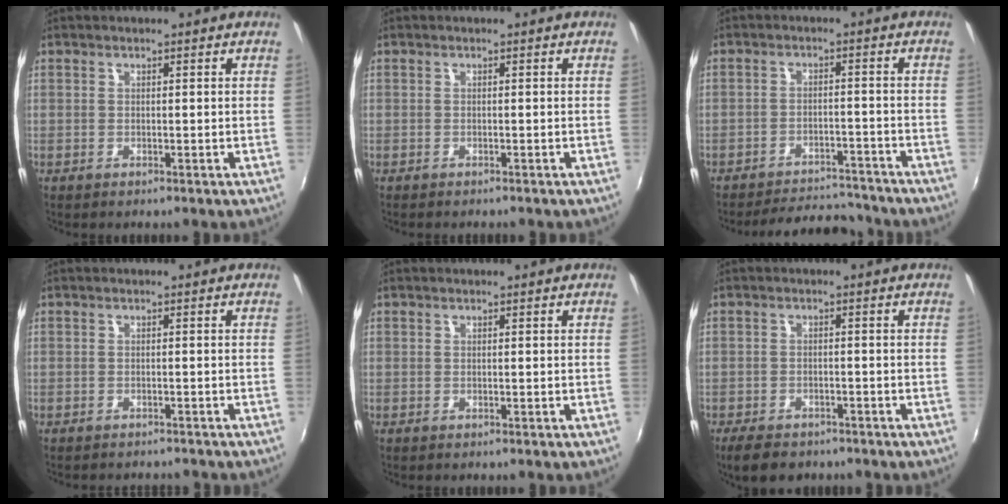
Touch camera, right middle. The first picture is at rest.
{"total": 1.0, "force": [-0.9, 0.2, 0.3], "torque": [-0.008, -0.006, -0.014]}
{"total": 10.2, "force": [-9.6, 2.5, 2.3], "torque": [-0.061, 0.016, -0.127]}
{"total": 3.5, "force": [-3.3, 0.8, 1.0], "torque": [-0.026, -0.009, -0.044]}
{"total": 0.0}
{"total": 6.6, "force": [-5.1, 3.0, 2.8], "torque": [-0.073, -0.013, -0.084]}